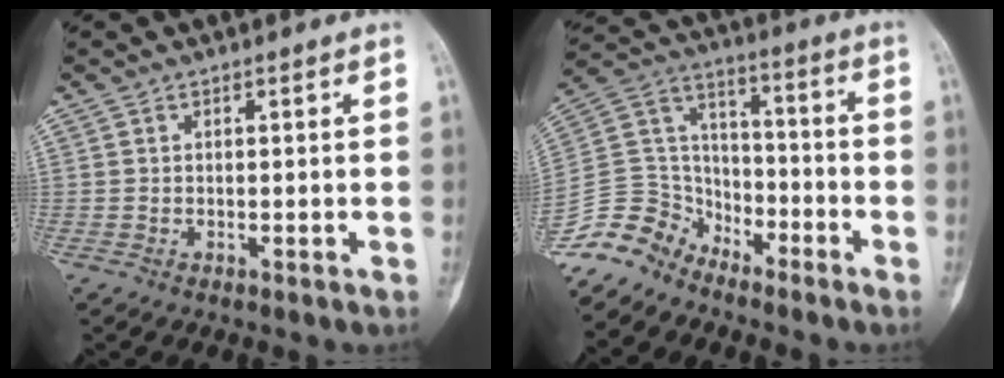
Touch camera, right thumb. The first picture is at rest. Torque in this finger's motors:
{"motor_torque": [0.79, 0.99, -0.46, -0.90, 0.00]}